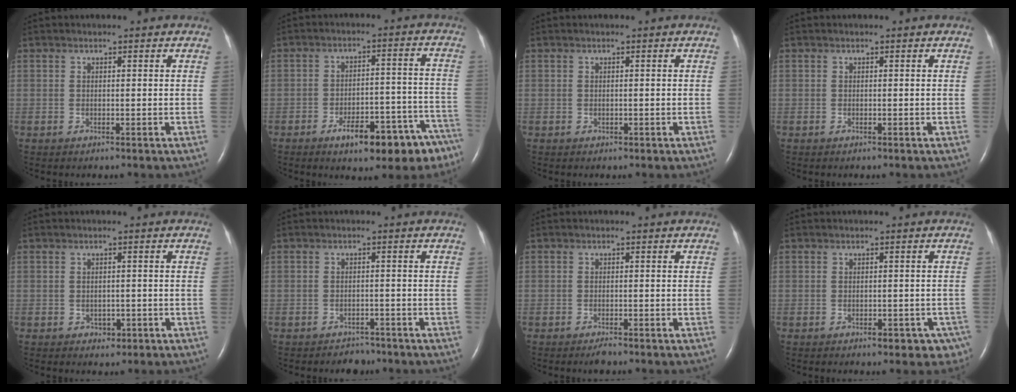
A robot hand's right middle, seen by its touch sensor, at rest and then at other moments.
{"total": 13.4, "force": [-9.5, 4.4, 8.5], "torque": [-0.076, 0.044, -0.129]}
{"total": 0.0}
{"total": 0.0}
{"total": 1.8, "force": [-0.7, 1.5, 0.8], "torque": [-0.013, 0.003, -0.001]}
{"total": 2.3, "force": [-2.0, 1.1, -0.1], "torque": [-0.007, 0.003, -0.027]}
{"total": 1.3, "force": [-1.0, 0.2, 0.7], "torque": [-0.017, -0.003, -0.015]}
{"total": 4.8, "force": [-3.0, 2.7, 2.6], "torque": [-0.014, 0.006, -0.036]}